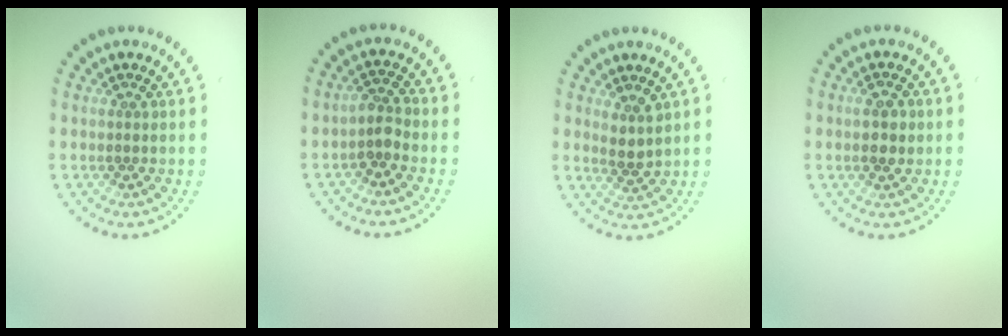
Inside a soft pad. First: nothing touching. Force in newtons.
{"total": 1.7, "press": 1.4, "slide": 1.0}
{"total": 2.2, "press": 1.8, "slide": 1.3}
{"total": 2.1, "press": 2.1, "slide": 0.2}